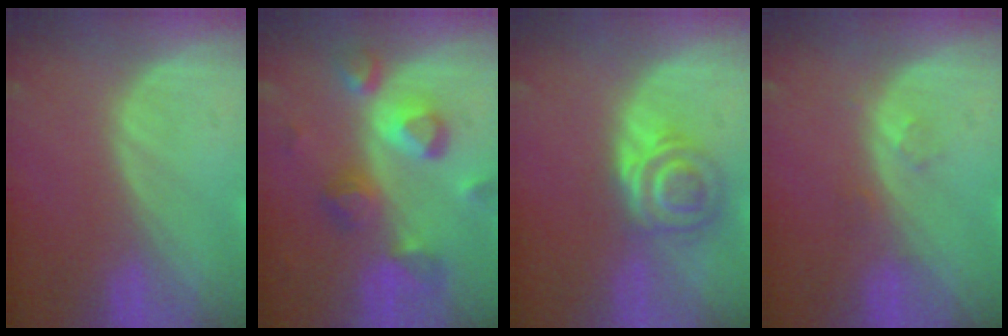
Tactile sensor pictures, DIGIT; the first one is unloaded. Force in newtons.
{"total": 9.1, "press": 8.1, "slide": 4.0}
{"total": 5.8, "press": 5.4, "slide": 2.1}
{"total": 1.4, "press": 1.4, "slide": 0.1}